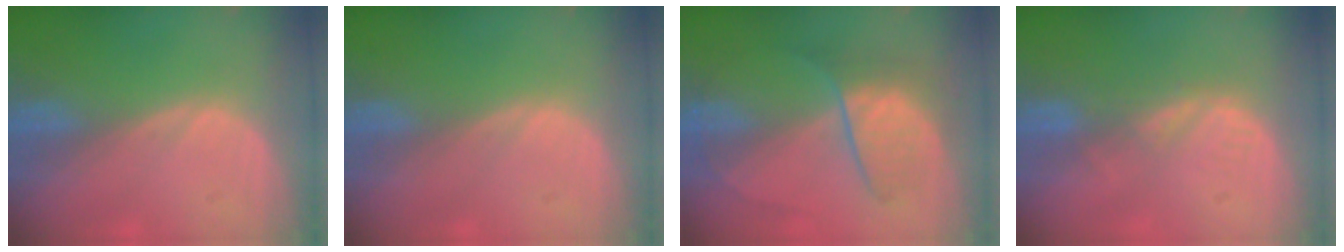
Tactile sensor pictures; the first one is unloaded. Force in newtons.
{"total": 0.0}
{"total": 6.4, "press": 6.4, "slide": 0.6}
{"total": 2.8, "press": 2.2, "slide": 1.7}